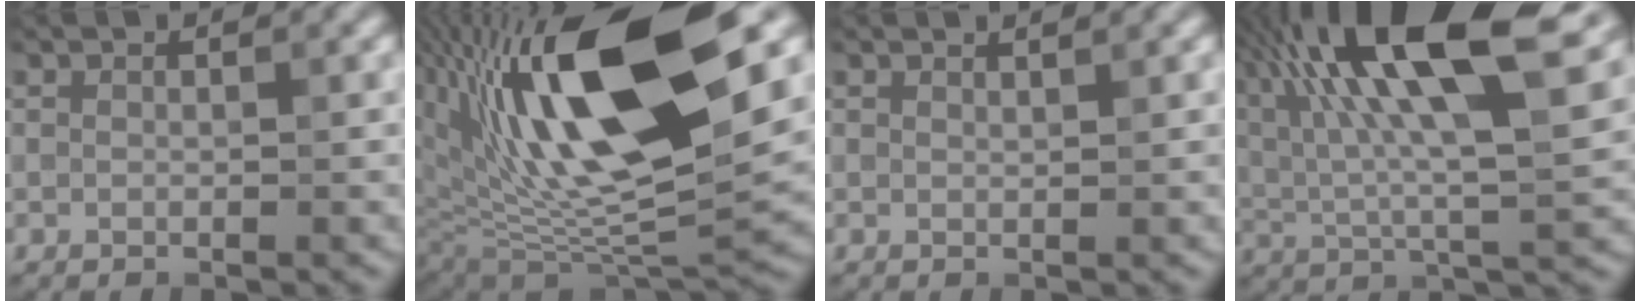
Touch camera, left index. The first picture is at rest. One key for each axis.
{"total": 15.9, "fx": 6.1, "fy": 5.9, "fz": 13.5, "tx": -0.228, "ty": 0.006, "tz": 0.100}
{"total": 0.8, "fx": 0.8, "fy": 0.0, "fz": 0.2, "tx": 0.004, "ty": 0.001, "tz": 0.013}
{"total": 15.8, "fx": 6.1, "fy": 4.7, "fz": 13.8, "tx": -0.240, "ty": 0.021, "tz": 0.095}